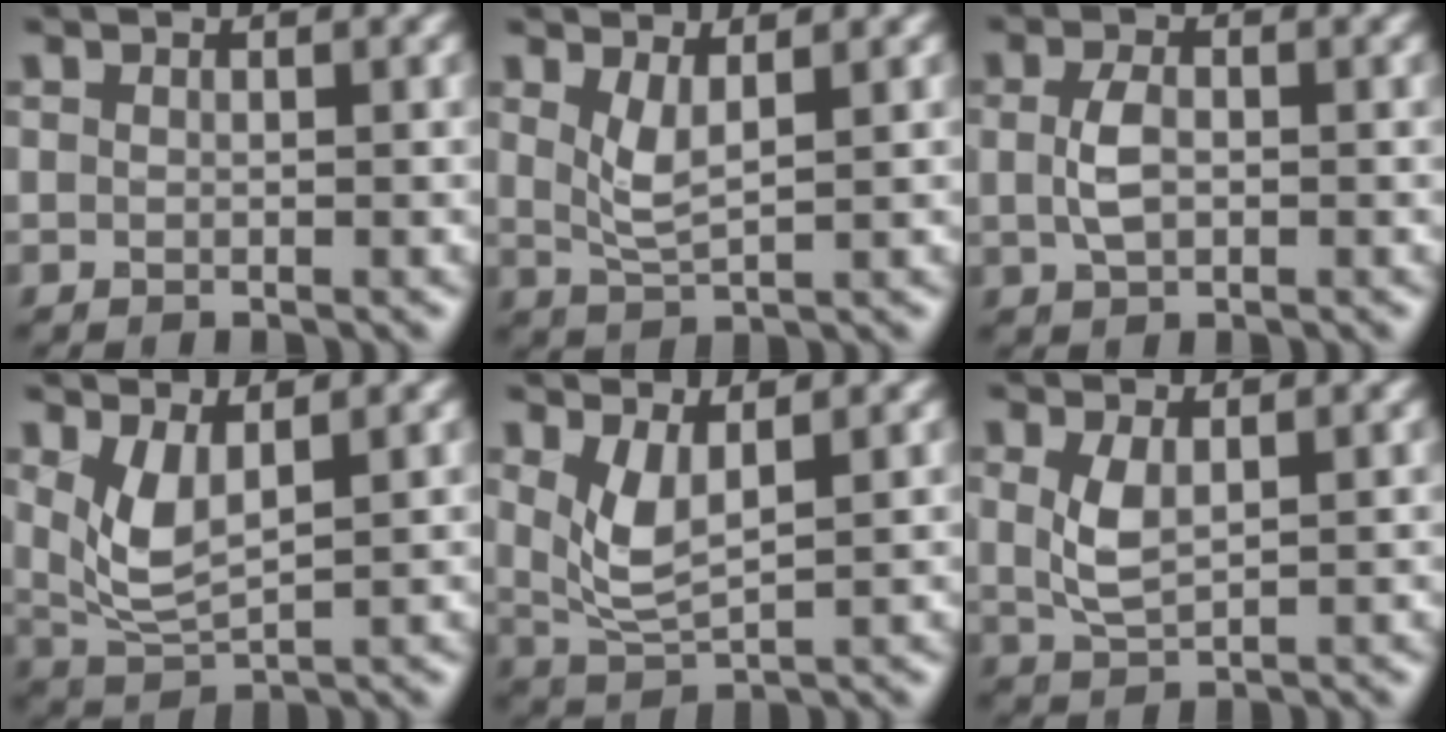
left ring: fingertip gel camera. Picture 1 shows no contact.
{"total": 2.5, "force": [1.1, 0.6, 2.1], "torque": [-0.046, -0.009, 0.027]}
{"total": 2.5, "force": [0.0, 1.5, 2.0], "torque": [-0.048, 0.000, 0.000]}
{"total": 3.6, "force": [1.3, 1.4, 3.1], "torque": [-0.076, -0.010, 0.034]}
{"total": 3.3, "force": [1.3, 1.1, 2.9], "torque": [-0.070, -0.010, 0.032]}
{"total": 2.8, "force": [0.7, 1.3, 2.4], "torque": [-0.058, -0.002, 0.020]}